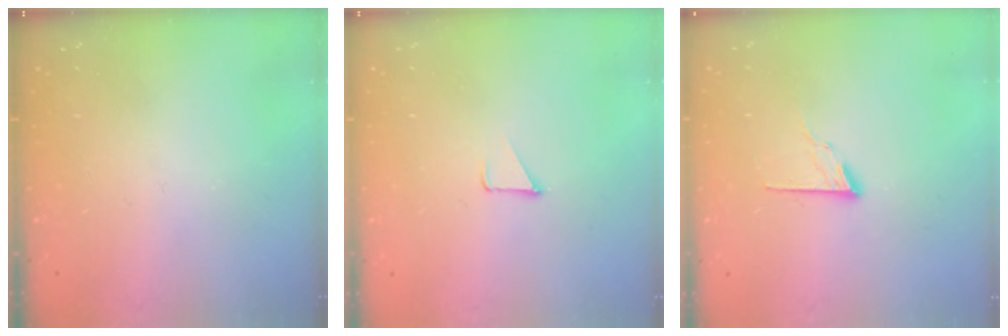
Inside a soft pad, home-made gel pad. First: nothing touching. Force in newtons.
{"total": 1.8, "press": 1.7, "slide": 0.1}
{"total": 7.4, "press": 7.4, "slide": 0.6}